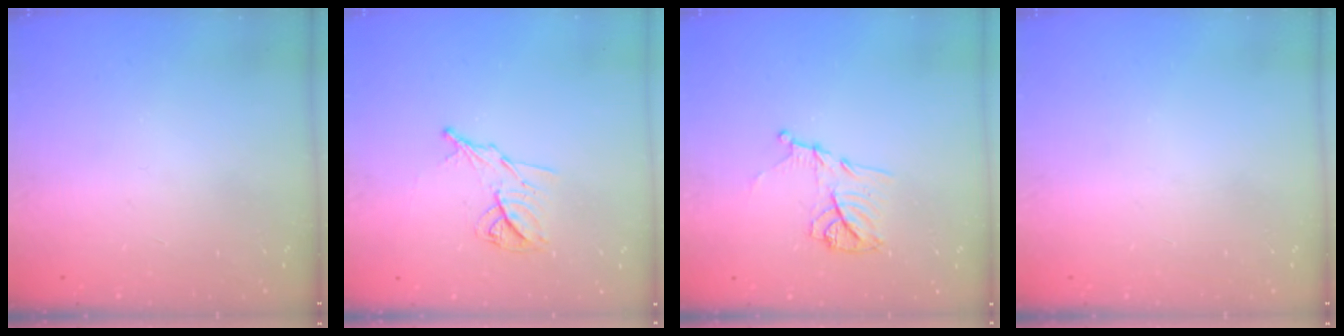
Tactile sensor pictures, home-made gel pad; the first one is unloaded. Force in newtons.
{"total": 10.0, "press": 10.0, "slide": 0.1}
{"total": 11.4, "press": 11.4, "slide": 0.3}
{"total": 0.0}